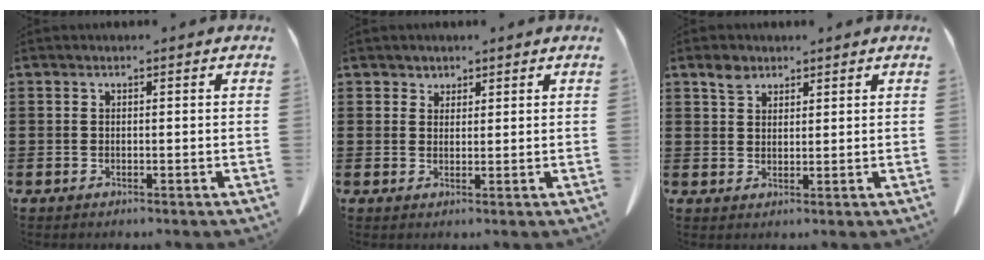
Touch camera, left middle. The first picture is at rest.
{"total": 1.8, "force": [1.5, 1.1, 0.0], "torque": [-0.006, 0.005, 0.029]}
{"total": 2.8, "force": [2.0, 1.6, 1.0], "torque": [-0.027, 0.007, 0.039]}